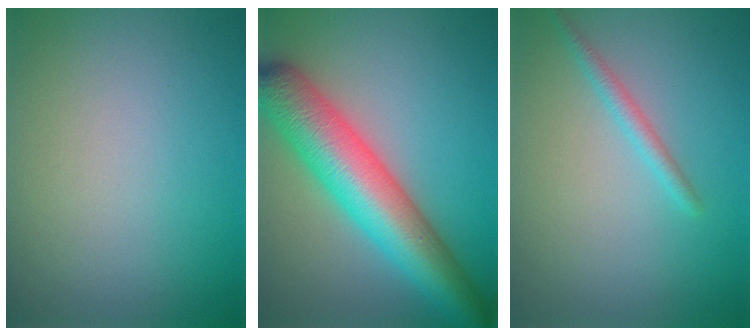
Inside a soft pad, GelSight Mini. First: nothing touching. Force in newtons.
{"total": 9.3, "press": 9.3, "slide": 0.3}
{"total": 1.5, "press": 1.5, "slide": 0.0}